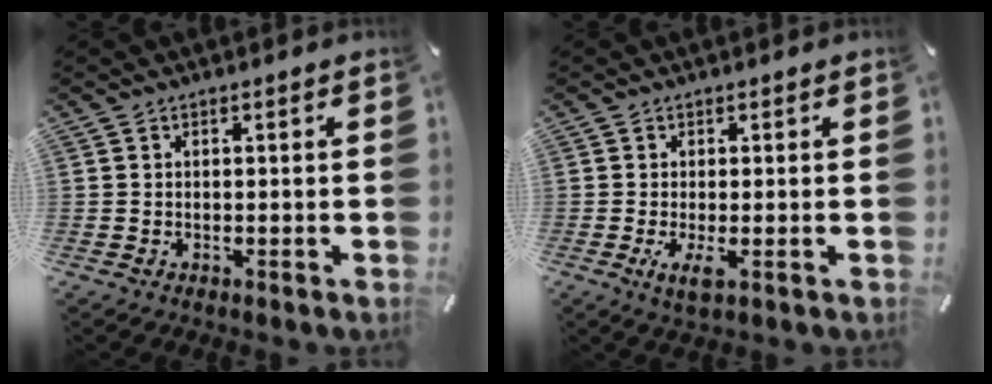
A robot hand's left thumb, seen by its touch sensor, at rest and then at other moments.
{"total": 3.5, "force": [-0.6, 0.9, 3.4], "torque": [-0.068, -0.019, -0.015]}